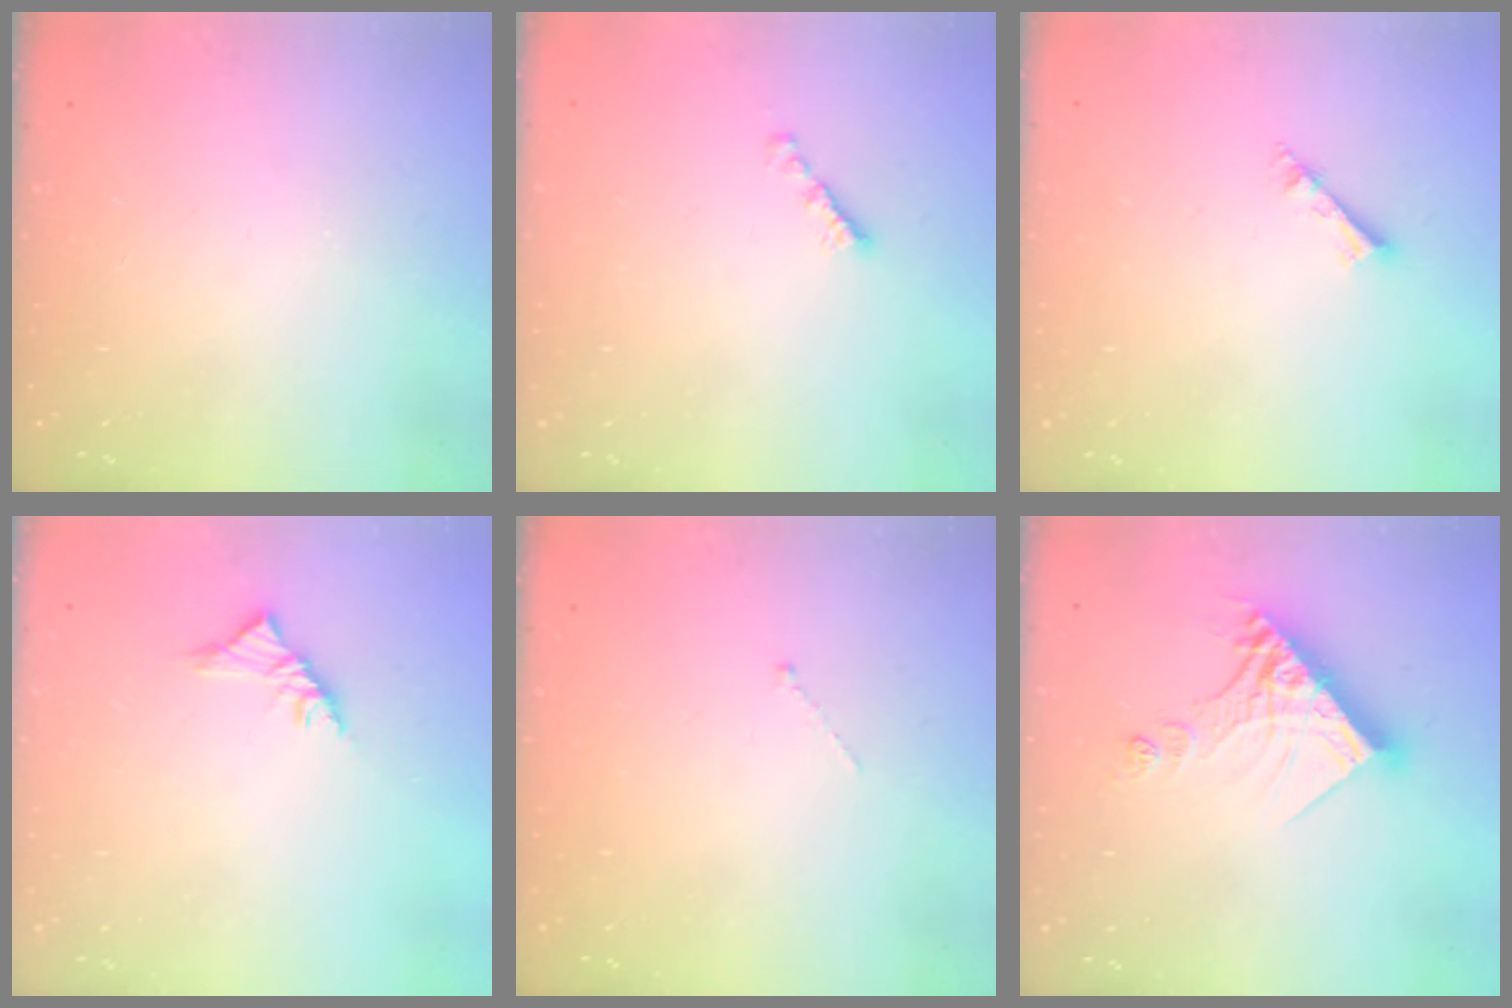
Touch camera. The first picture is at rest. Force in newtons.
{"total": 2.1, "press": 2.0, "slide": 0.7}
{"total": 2.5, "press": 2.5, "slide": 0.1}
{"total": 3.5, "press": 3.4, "slide": 1.0}
{"total": 0.0}
{"total": 14.6, "press": 14.5, "slide": 1.3}